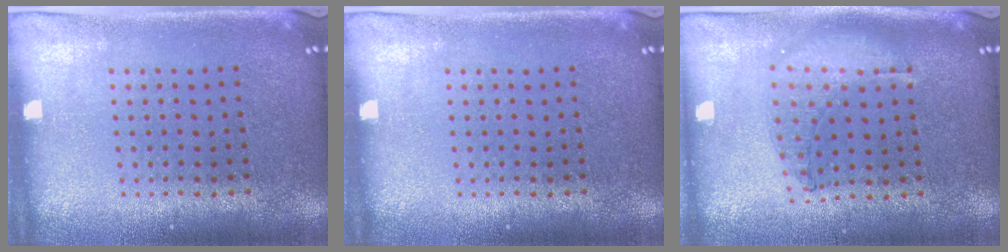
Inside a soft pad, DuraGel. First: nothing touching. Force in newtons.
{"total": 0.0}
{"total": 1.0, "press": 0.9, "slide": 0.2}